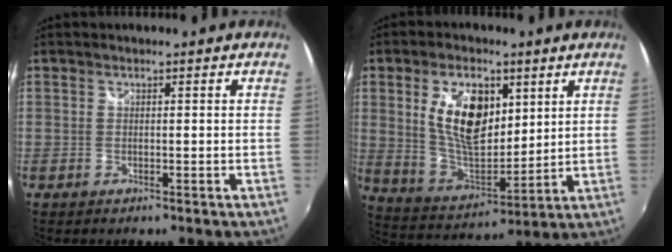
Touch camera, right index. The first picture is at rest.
{"total": 14.5, "force": [4.9, 7.5, 11.3], "torque": [-0.211, 0.005, 0.102]}